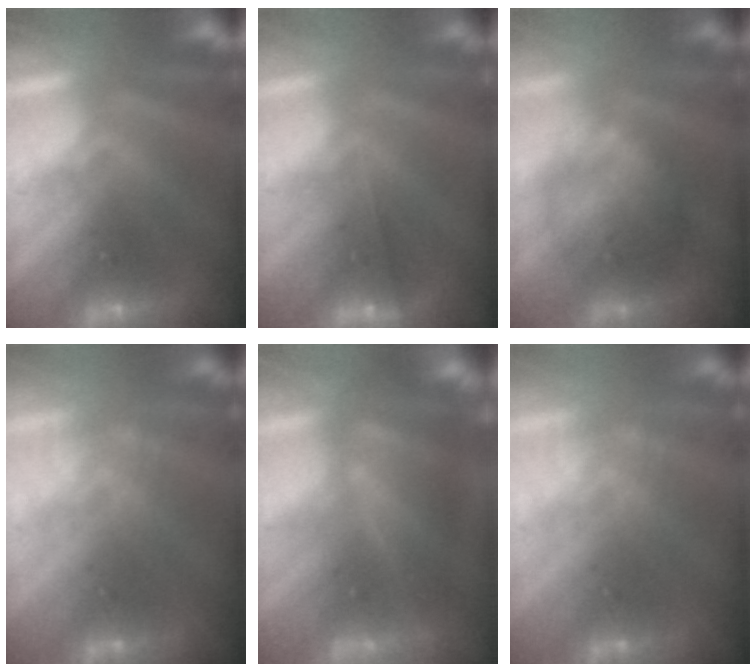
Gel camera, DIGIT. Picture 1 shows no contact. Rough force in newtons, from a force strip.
{"total": 1.8}
{"total": 7.3}
{"total": 1.6}
{"total": 5.0}
{"total": 1.6}